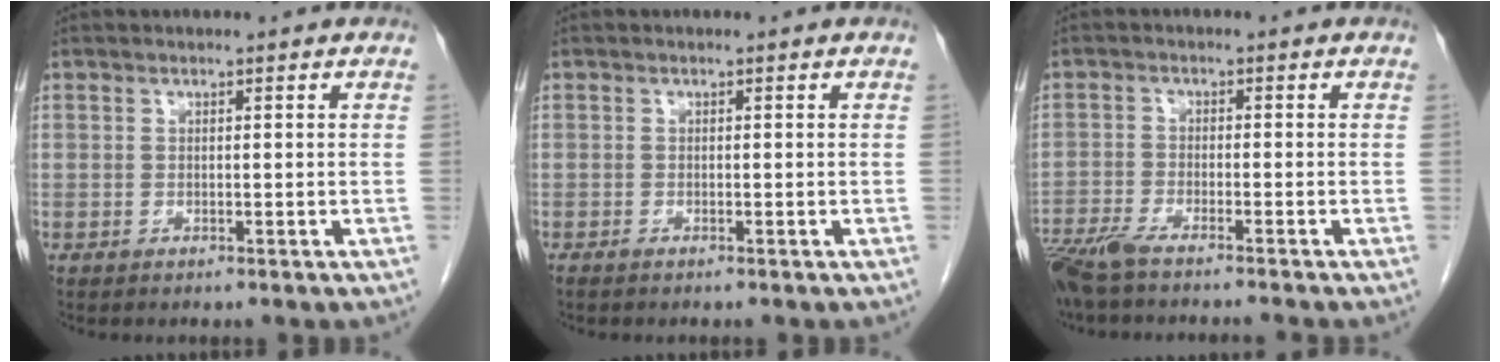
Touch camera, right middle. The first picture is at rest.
{"total": 0.6, "force": [-0.5, 0.0, 0.3], "torque": [-0.010, -0.002, -0.010]}
{"total": 8.6, "force": [-7.4, 0.2, 4.4], "torque": [-0.072, -0.020, -0.128]}